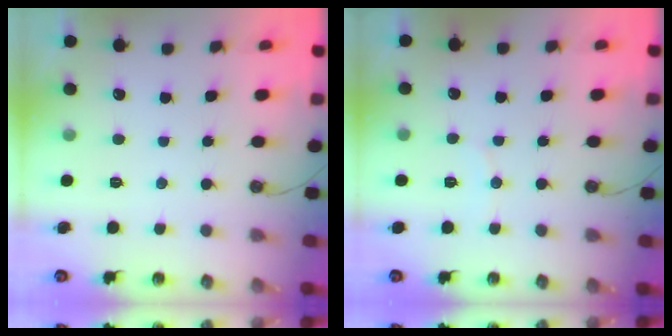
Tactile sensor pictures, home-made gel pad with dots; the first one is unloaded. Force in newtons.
{"total": 3.4, "press": 3.4, "slide": 0.4}